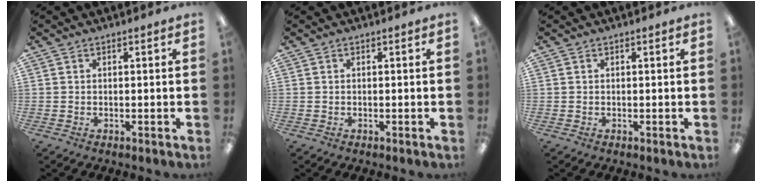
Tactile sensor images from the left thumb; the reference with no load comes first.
{"total": 0.0}
{"total": 0.0}